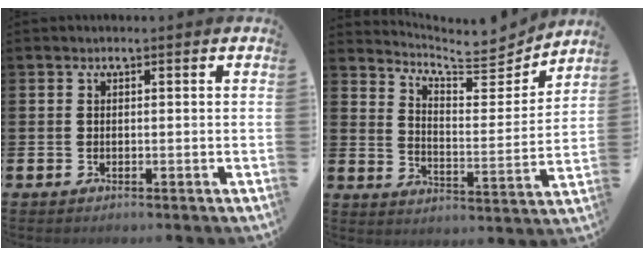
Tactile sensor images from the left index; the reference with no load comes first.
{"total": 6.3, "force": [6.1, 1.1, 1.2], "torque": [-0.037, -0.061, 0.099]}